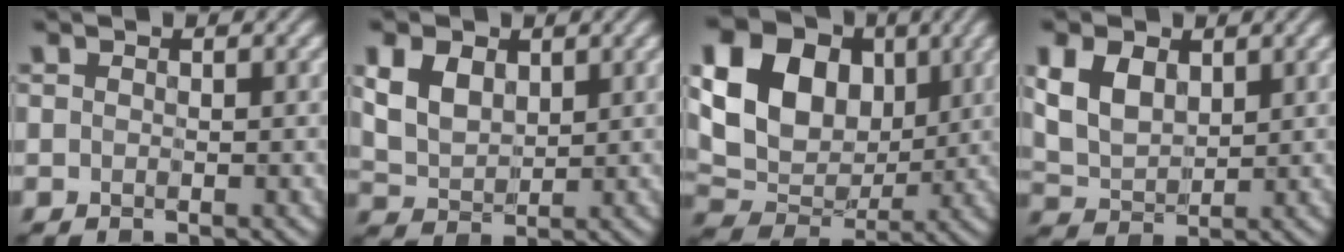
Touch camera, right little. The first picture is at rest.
{"total": 3.7, "force": [1.0, 2.5, 2.4], "torque": [-0.058, -0.006, 0.020]}
{"total": 12.2, "force": [2.7, 9.1, 7.7], "torque": [-0.155, 0.022, 0.039]}
{"total": 4.1, "force": [1.1, 2.7, 2.9], "torque": [-0.068, -0.005, 0.021]}